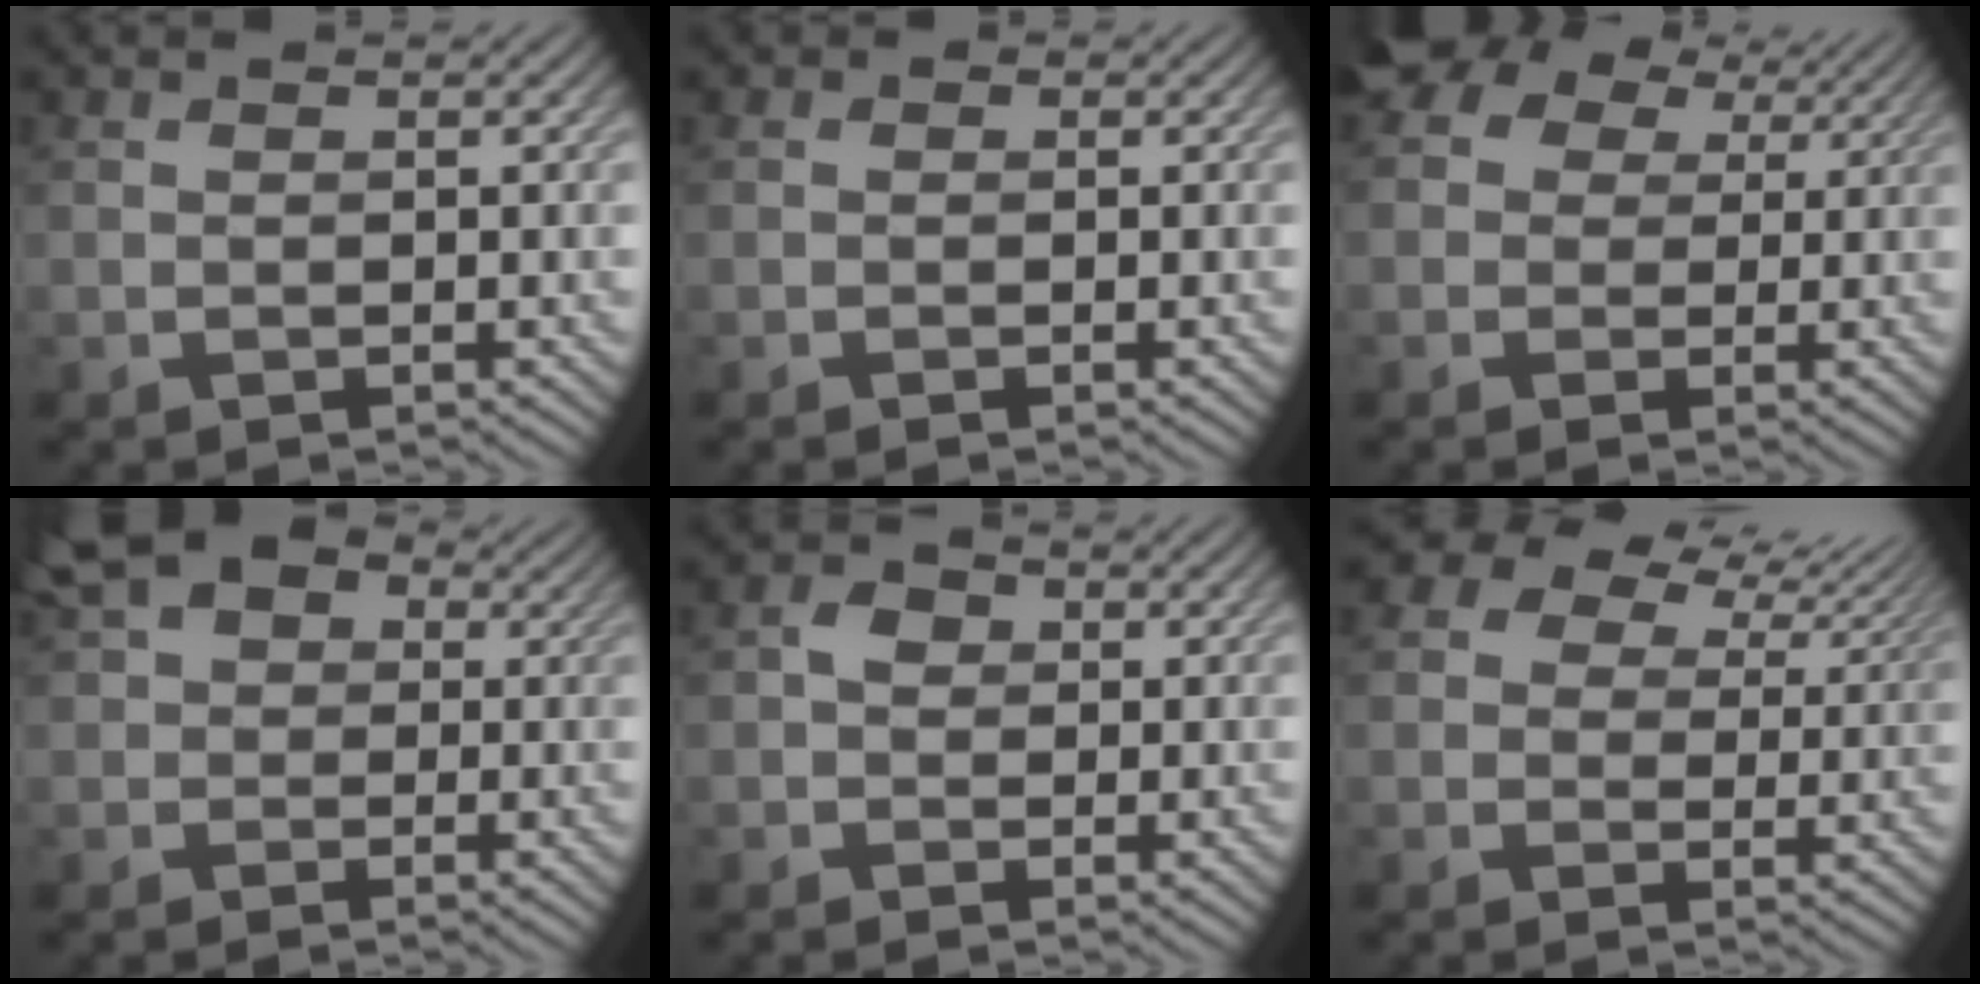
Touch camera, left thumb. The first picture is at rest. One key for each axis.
{"total": 0.7, "fx": -0.3, "fy": 0.5, "fz": 0.2, "tx": -0.001, "ty": -0.003, "tz": -0.008}
{"total": 9.7, "fx": 4.7, "fy": 6.8, "fz": 4.9, "tx": -0.108, "ty": 0.034, "tz": 0.054}
{"total": 5.7, "fx": 1.8, "fy": 4.3, "fz": 3.2, "tx": -0.063, "ty": 0.012, "tz": 0.018}
{"total": 1.9, "fx": -0.3, "fy": 1.6, "fz": 1.0, "tx": -0.015, "ty": 0.003, "tz": -0.012}
{"total": 8.6, "fx": 5.0, "fy": 5.3, "fz": 4.6, "tx": -0.097, "ty": 0.021, "tz": 0.066}